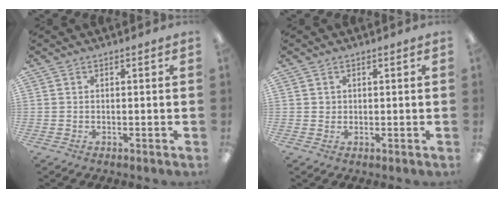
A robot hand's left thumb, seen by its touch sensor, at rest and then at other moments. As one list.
[{"total": 1.1, "force": [0.3, 1.0, 0.1], "torque": [-0.003, 0.005, 0.006]}]